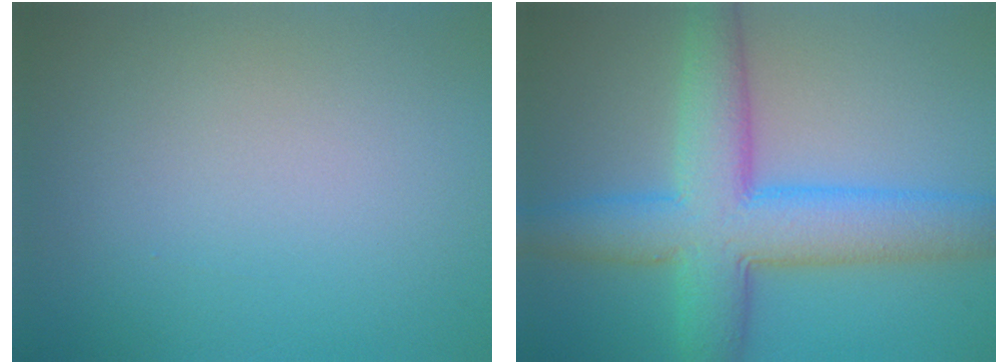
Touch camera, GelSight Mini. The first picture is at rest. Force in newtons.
{"total": 8.9, "press": 8.9, "slide": 0.1}